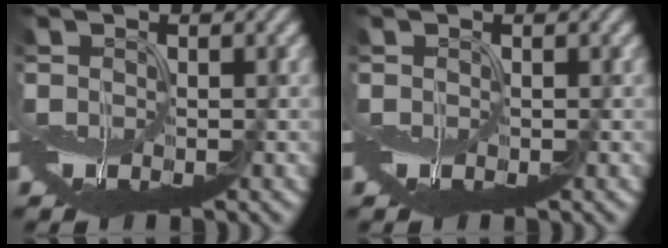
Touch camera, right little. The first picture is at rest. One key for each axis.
{"total": 0.0}